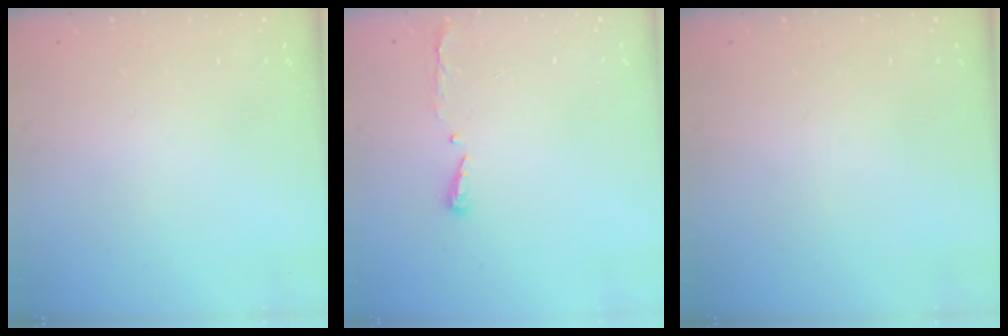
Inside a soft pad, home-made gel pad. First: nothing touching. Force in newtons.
{"total": 3.7, "press": 3.7, "slide": 0.6}
{"total": 0.0}